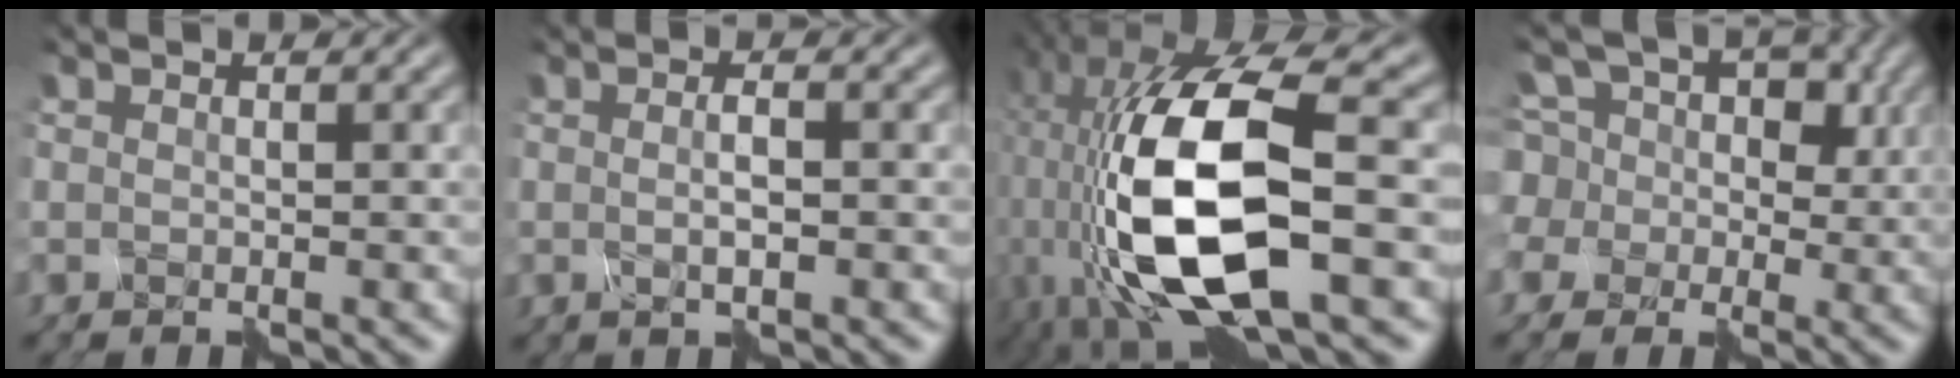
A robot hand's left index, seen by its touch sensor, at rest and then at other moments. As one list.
[{"total": 1.3, "force": [-0.1, -0.3, 1.3], "torque": [-0.025, -0.002, 0.000]}, {"total": 14.2, "force": [-2.3, 5.2, 13.0], "torque": [-0.269, 0.006, -0.038]}, {"total": 9.0, "force": [3.2, 7.5, 3.8], "torque": [-0.123, 0.042, 0.034]}]